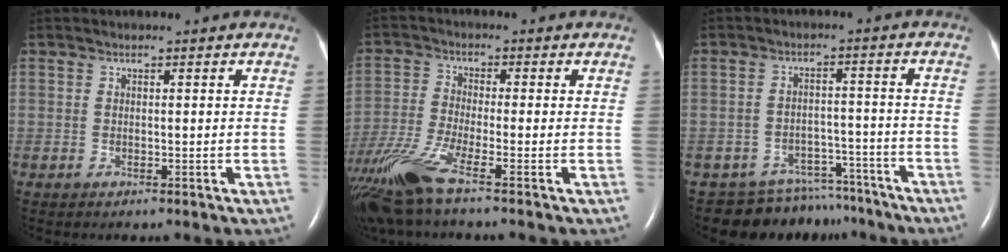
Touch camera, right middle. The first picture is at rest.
{"total": 9.9, "force": [-6.6, 0.3, 7.4], "torque": [-0.163, -0.029, -0.130]}
{"total": 9.6, "force": [-8.6, 4.3, -0.2], "torque": [0.014, 0.028, -0.113]}